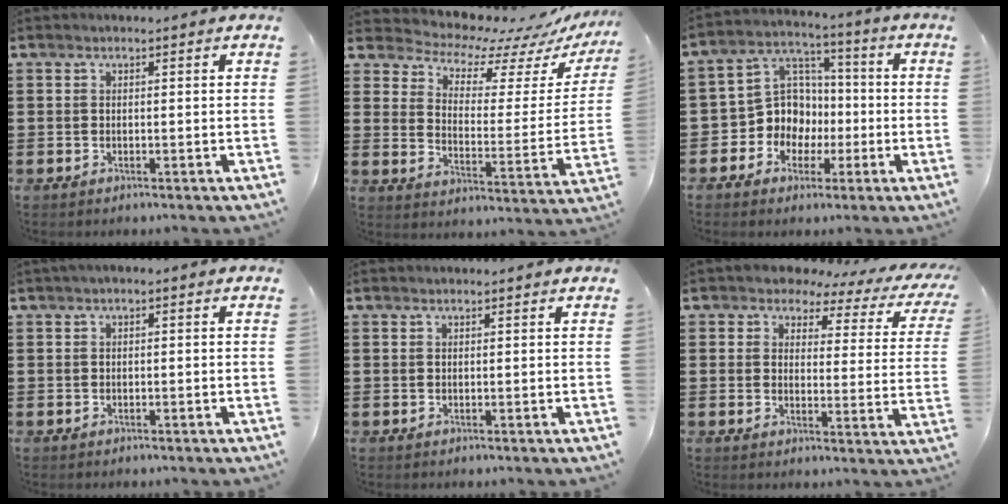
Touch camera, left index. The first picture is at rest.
{"total": 6.2, "force": [5.9, 1.4, 1.2], "torque": [-0.046, -0.059, 0.096]}
{"total": 8.9, "force": [-1.7, 8.5, 2.2], "torque": [-0.084, 0.005, -0.030]}
{"total": 0.9, "force": [-0.6, 0.4, 0.5], "torque": [-0.010, 0.002, -0.013]}
{"total": 0.0}
{"total": 3.8, "force": [3.0, 2.0, 1.4], "torque": [-0.039, -0.013, 0.044]}